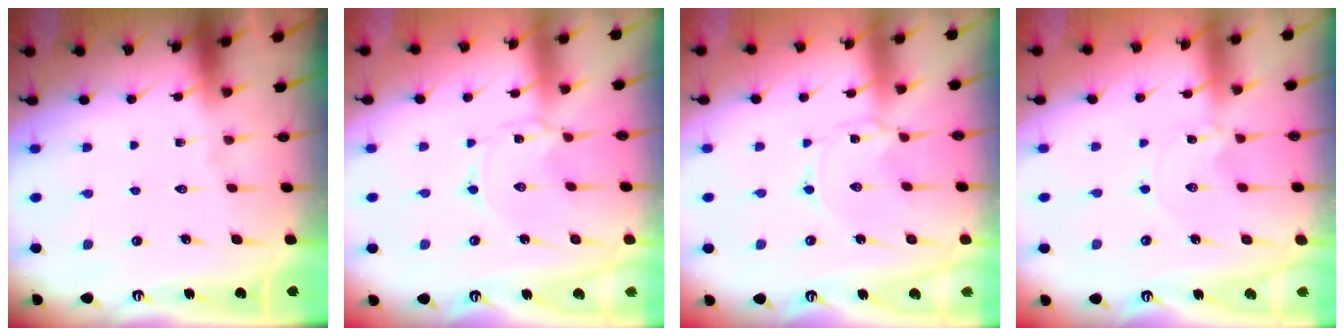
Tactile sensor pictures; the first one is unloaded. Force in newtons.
{"total": 1.0, "press": 1.0, "slide": 0.2}
{"total": 1.0, "press": 1.0, "slide": 0.2}
{"total": 0.6, "press": 0.5, "slide": 0.1}